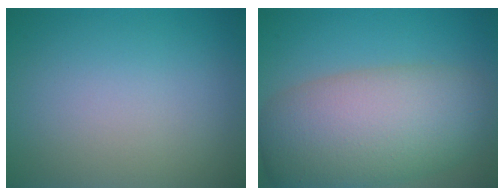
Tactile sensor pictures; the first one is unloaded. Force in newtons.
{"total": 10.3, "press": 10.3, "slide": 0.3}